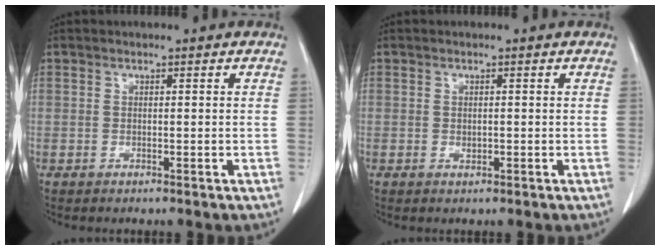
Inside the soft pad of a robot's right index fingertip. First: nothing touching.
{"total": 0.7, "force": [-0.1, 0.5, 0.5], "torque": [-0.009, 0.000, 0.000]}